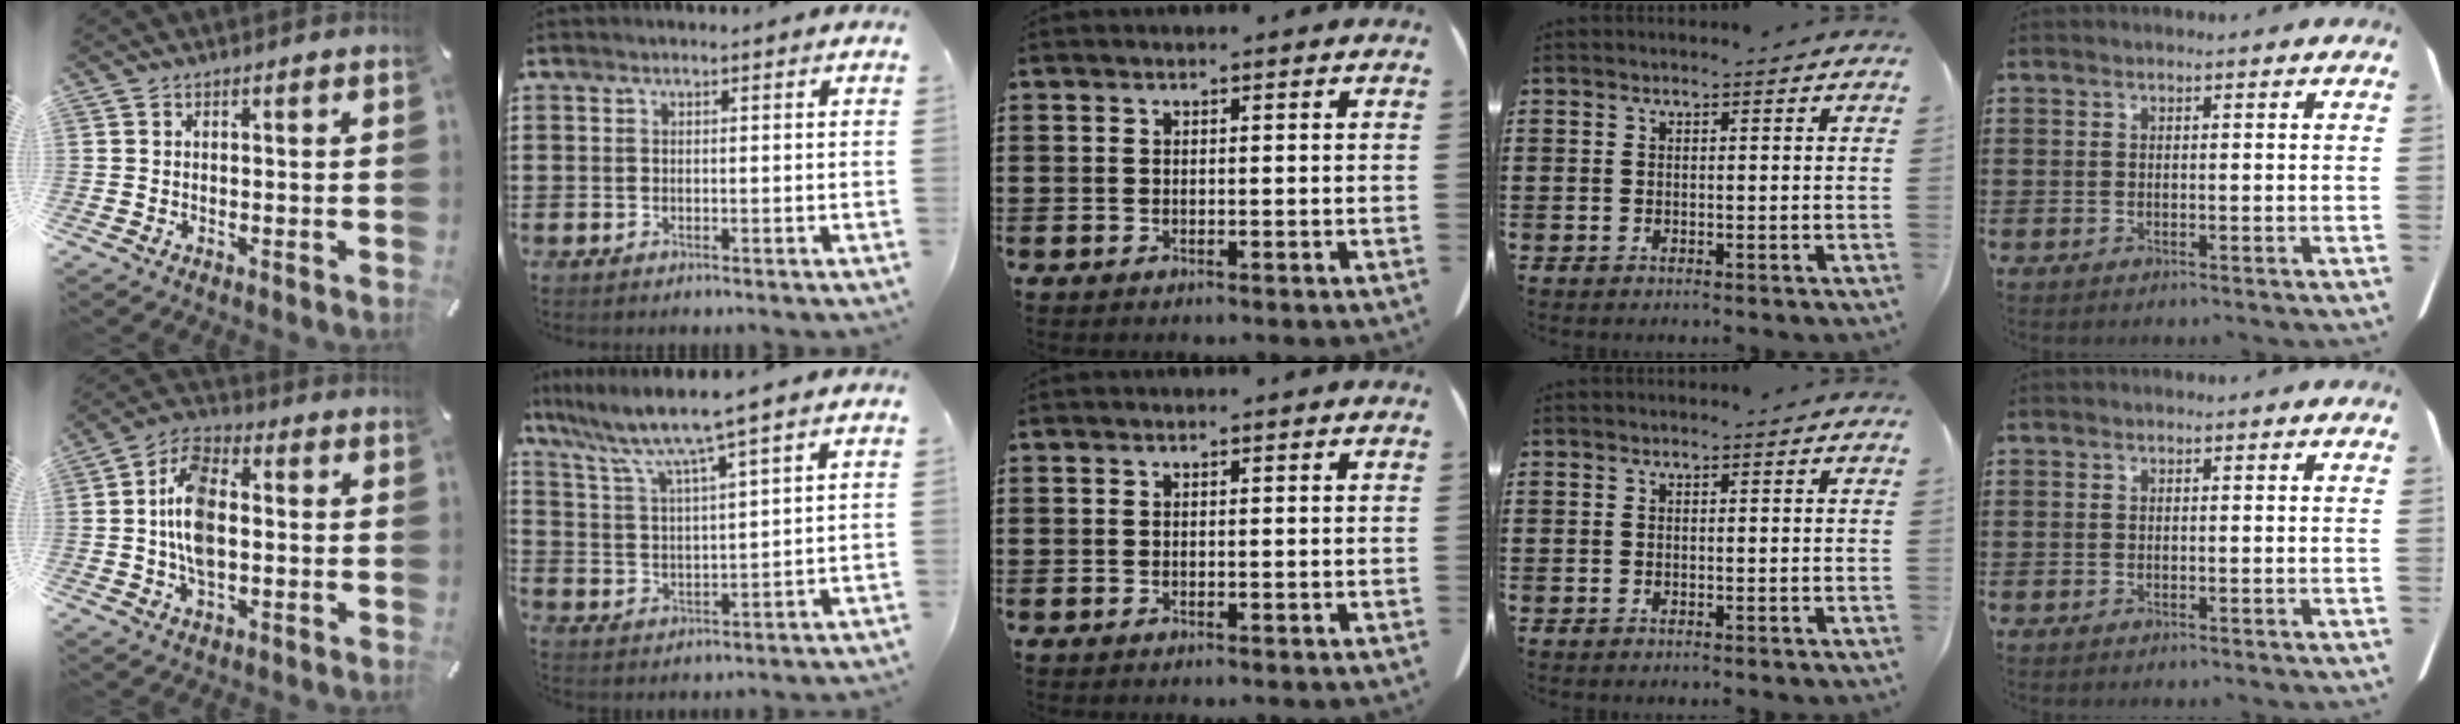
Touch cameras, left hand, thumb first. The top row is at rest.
{"thumb": {"total": 10.9, "force": [-0.3, 6.5, 8.8], "torque": [-0.186, 0.003, -0.008]}, "index": {"total": 7.1, "force": [5.7, -0.4, 4.1], "torque": [-0.102, -0.034, 0.092]}}